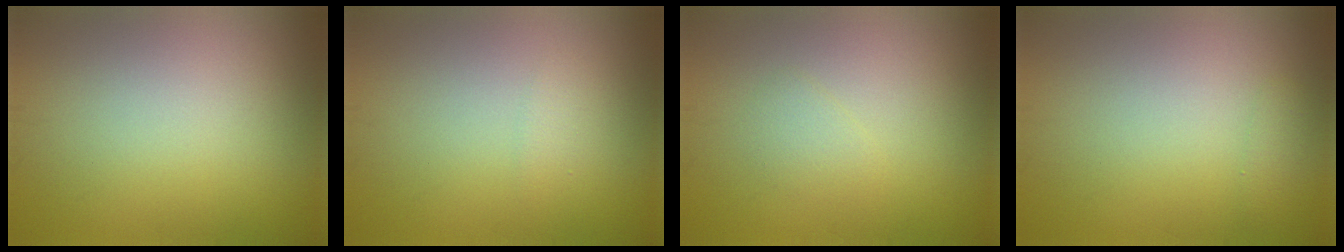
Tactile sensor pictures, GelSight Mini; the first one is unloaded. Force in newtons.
{"total": 0.8, "press": 0.8, "slide": 0.1}
{"total": 1.1, "press": 1.1, "slide": 0.1}
{"total": 0.8, "press": 0.8, "slide": 0.0}